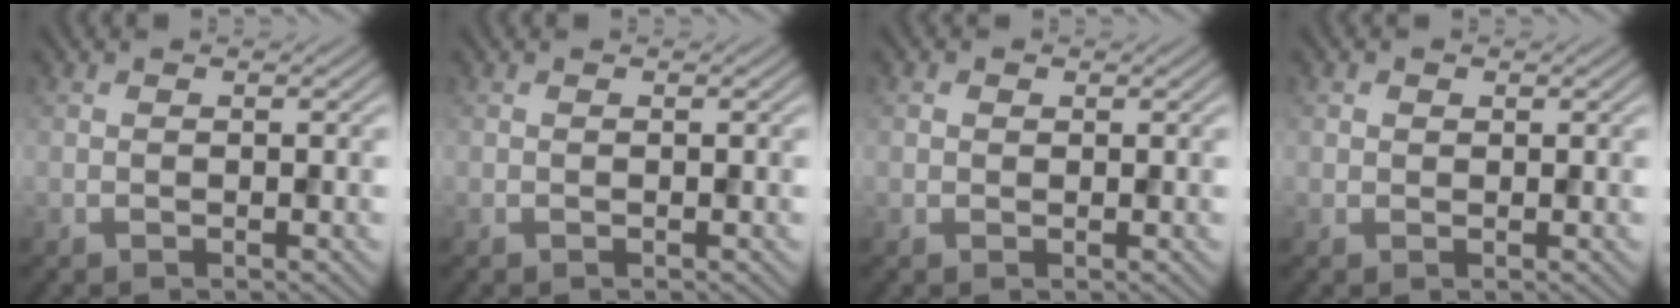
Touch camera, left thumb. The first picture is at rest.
{"total": 0.0}
{"total": 0.7, "force": [0.1, 0.7, 0.2], "torque": [-0.003, -0.001, 0.000]}
{"total": 0.7, "force": [0.2, 0.6, 0.2], "torque": [-0.005, -0.001, 0.003]}